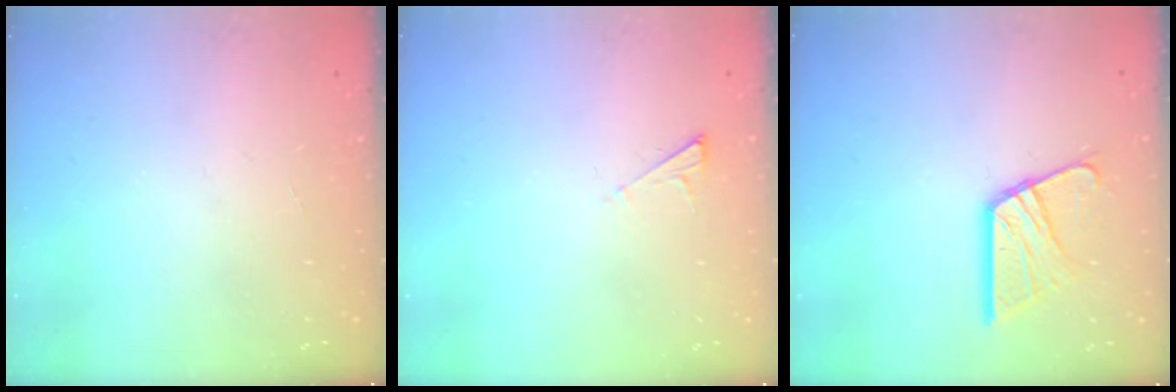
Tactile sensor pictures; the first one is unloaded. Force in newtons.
{"total": 2.3, "press": 2.2, "slide": 0.4}
{"total": 13.1, "press": 13.1, "slide": 1.4}